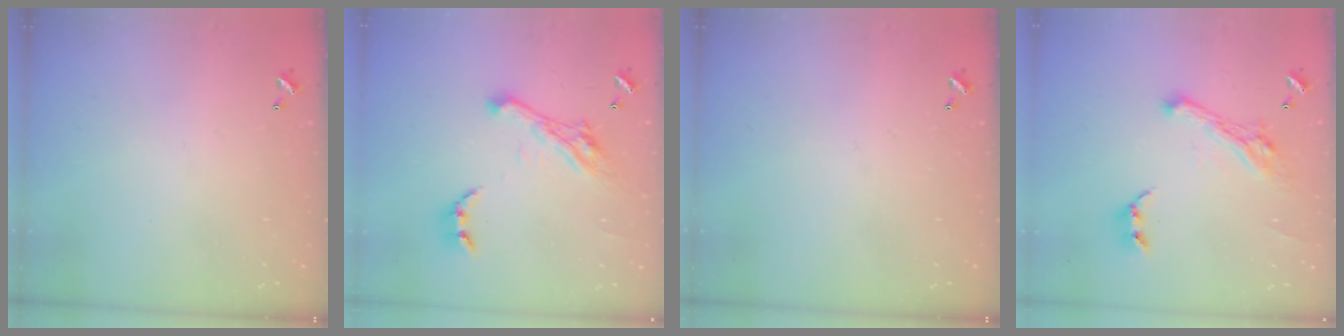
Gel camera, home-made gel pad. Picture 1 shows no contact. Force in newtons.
{"total": 10.6, "press": 10.5, "slide": 1.7}
{"total": 0.0}
{"total": 7.4, "press": 7.2, "slide": 1.3}